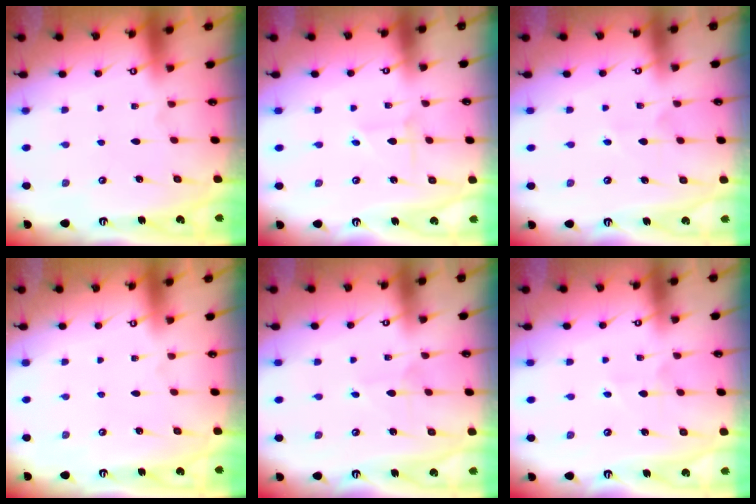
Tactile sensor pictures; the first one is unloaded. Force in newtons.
{"total": 1.0, "press": 1.0, "slide": 0.1}
{"total": 4.3, "press": 4.3, "slide": 0.5}
{"total": 0.0}
{"total": 2.0, "press": 2.0, "slide": 0.2}
{"total": 2.6, "press": 2.6, "slide": 0.3}